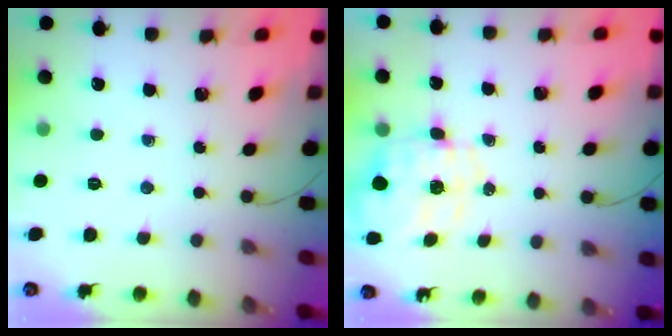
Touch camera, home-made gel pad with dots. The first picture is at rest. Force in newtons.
{"total": 2.8, "press": 2.6, "slide": 1.0}